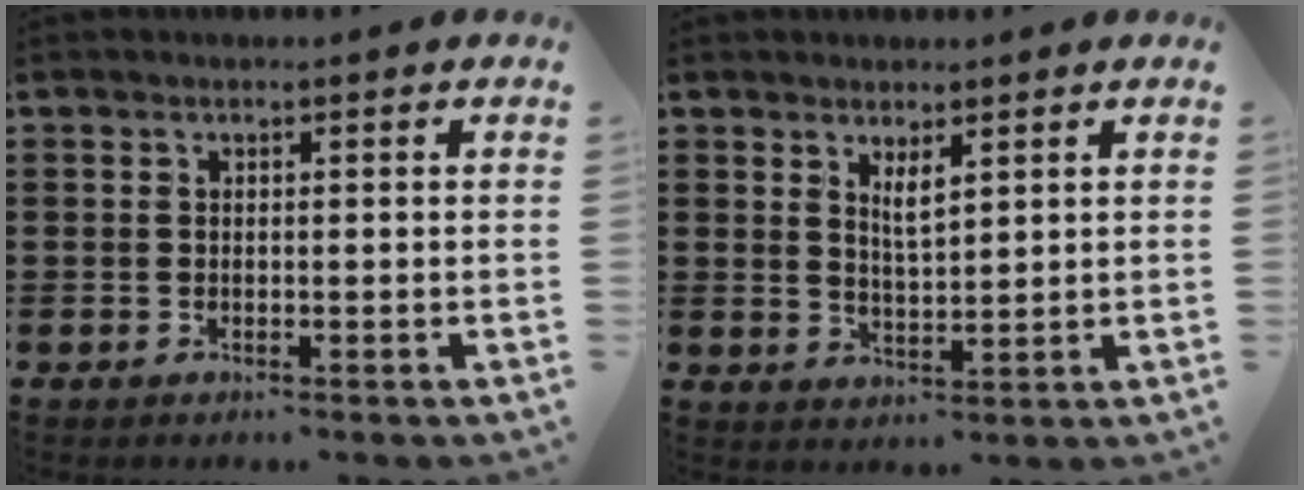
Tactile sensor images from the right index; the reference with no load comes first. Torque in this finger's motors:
{"motor_torque": [-0.04, 0.00, 0.03, 0.00]}